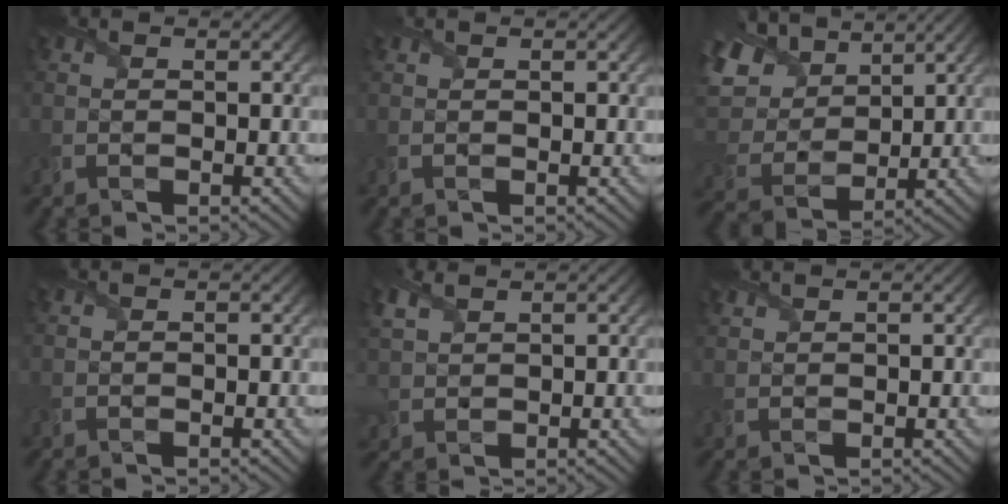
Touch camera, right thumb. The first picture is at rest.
{"total": 0.0}
{"total": 12.0, "force": [5.7, 7.6, 7.3], "torque": [-0.207, 0.028, 0.098]}
{"total": 0.0}
{"total": 3.6, "force": [2.1, 2.1, 2.1], "torque": [-0.064, 0.008, 0.044]}
{"total": 1.2, "force": [1.1, 0.2, 0.3], "torque": [-0.013, 0.005, 0.030]}